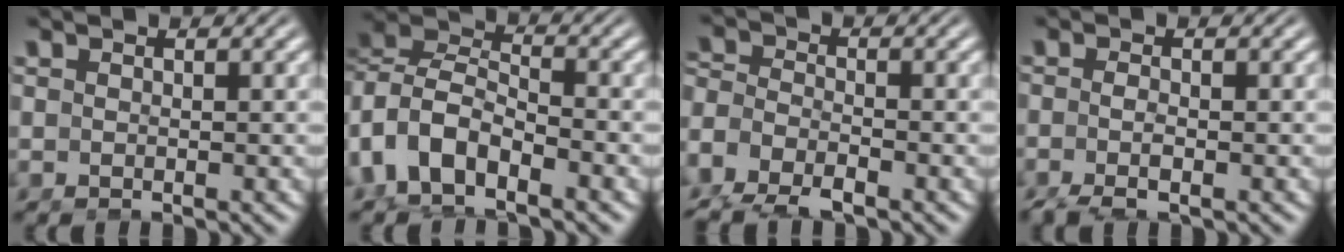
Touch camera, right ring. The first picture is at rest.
{"total": 10.7, "force": [-1.0, 9.5, 4.7], "torque": [-0.154, -0.036, -0.026]}
{"total": 5.2, "force": [-2.4, 4.0, 2.3], "torque": [-0.069, -0.031, -0.039]}
{"total": 2.8, "force": [-1.8, 1.0, 1.9], "torque": [-0.043, -0.014, -0.026]}